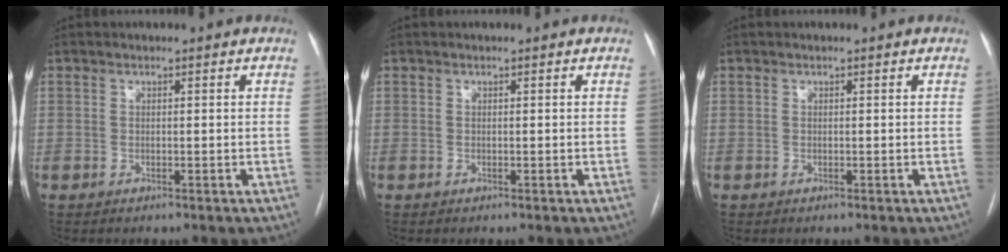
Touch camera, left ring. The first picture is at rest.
{"total": 0.0}
{"total": 0.0}